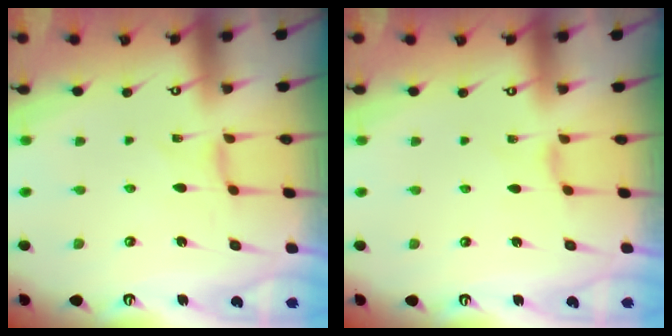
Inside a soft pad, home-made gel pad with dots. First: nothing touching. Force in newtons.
{"total": 0.0}